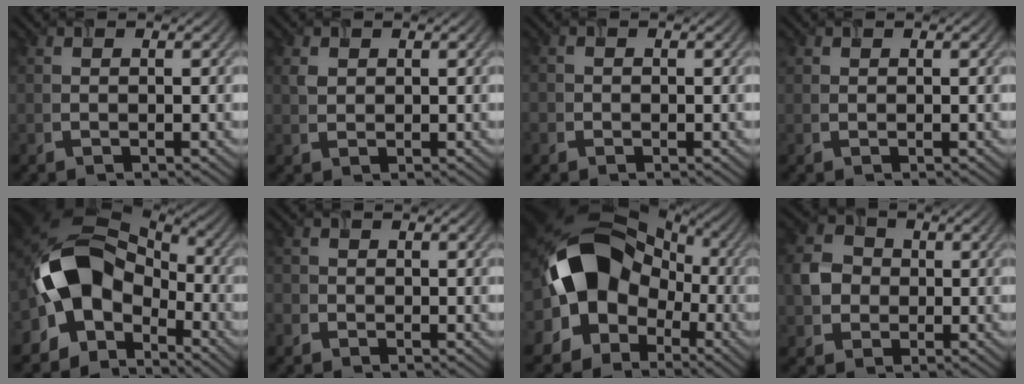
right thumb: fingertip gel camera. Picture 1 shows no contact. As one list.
[{"total": 1.3, "force": [0.7, 1.0, 0.5], "torque": [-0.015, 0.003, 0.014]}, {"total": 1.2, "force": [-0.4, 1.1, 0.1], "torque": [0.001, -0.004, -0.013]}, {"total": 0.6, "force": [0.4, 0.4, 0.0], "torque": [0.001, 0.001, 0.007]}, {"total": 13.8, "force": [-4.1, 9.3, 9.4], "torque": [-0.176, 0.007, -0.096]}, {"total": 1.5, "force": [-0.8, 1.2, 0.2], "torque": [-0.001, -0.003, -0.021]}, {"total": 17.2, "force": [-2.1, 13.0, 11.2], "torque": [-0.206, -0.006, -0.040]}, {"total": 4.6, "force": [-0.1, 4.1, 2.0], "torque": [-0.049, 0.007, -0.012]}]